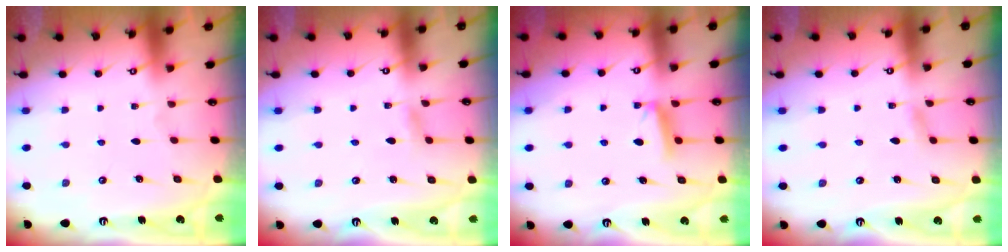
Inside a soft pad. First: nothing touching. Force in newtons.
{"total": 3.2, "press": 3.2, "slide": 0.4}
{"total": 5.1, "press": 5.1, "slide": 0.7}
{"total": 3.1, "press": 3.1, "slide": 0.3}